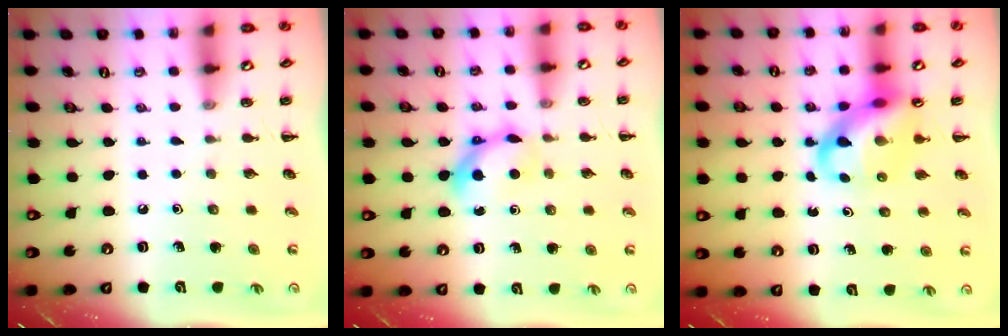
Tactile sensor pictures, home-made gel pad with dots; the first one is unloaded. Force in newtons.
{"total": 7.2, "press": 7.0, "slide": 1.6}
{"total": 12.0, "press": 11.5, "slide": 3.3}